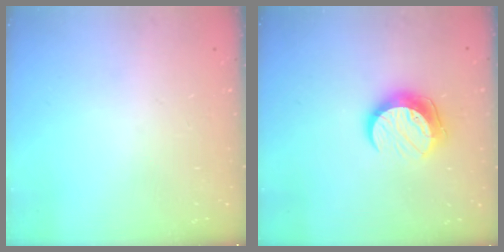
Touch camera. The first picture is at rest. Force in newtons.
{"total": 10.7, "press": 10.7, "slide": 0.8}